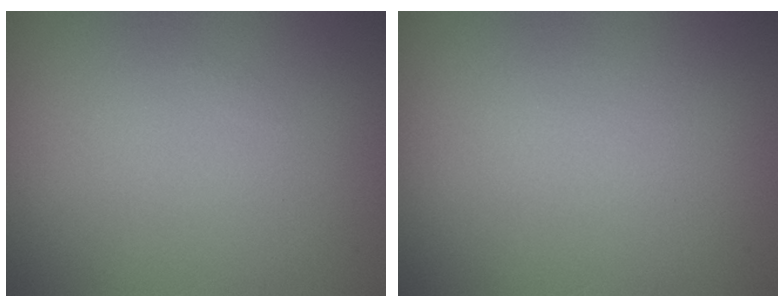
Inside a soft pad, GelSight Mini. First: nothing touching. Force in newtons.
{"total": 0.0}